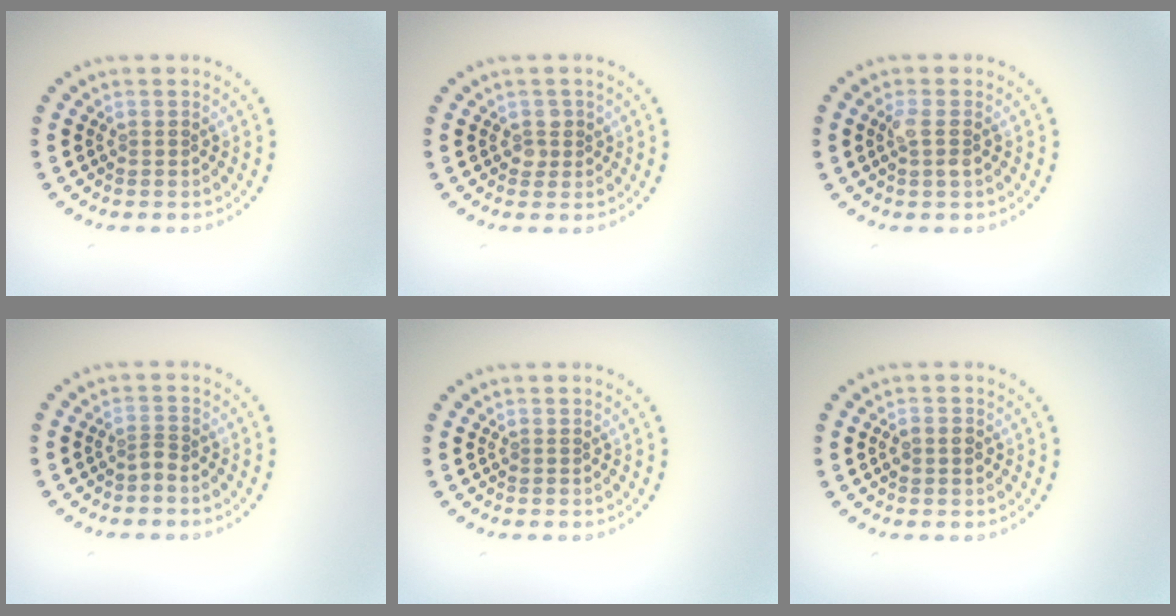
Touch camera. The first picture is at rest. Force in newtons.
{"total": 1.2, "press": 1.1, "slide": 0.4}
{"total": 1.7, "press": 1.6, "slide": 0.5}
{"total": 0.7, "press": 0.4, "slide": 0.6}
{"total": 0.0}
{"total": 1.0, "press": 0.9, "slide": 0.2}